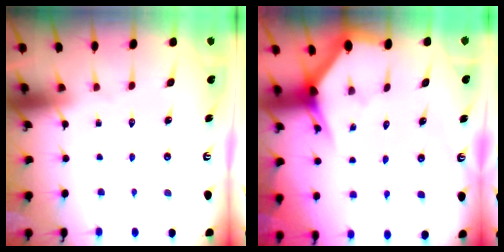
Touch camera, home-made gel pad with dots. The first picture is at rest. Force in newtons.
{"total": 3.0, "press": 3.0, "slide": 0.1}